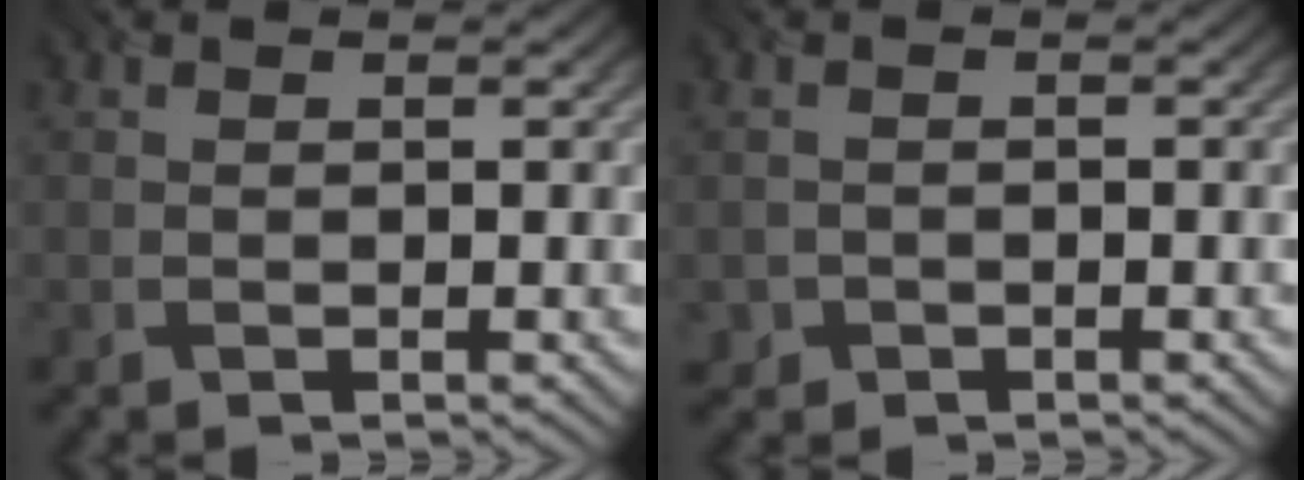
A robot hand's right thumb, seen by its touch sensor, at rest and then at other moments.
{"total": 1.3, "force": [-0.9, 1.0, 0.2], "torque": [0.000, -0.004, -0.017]}